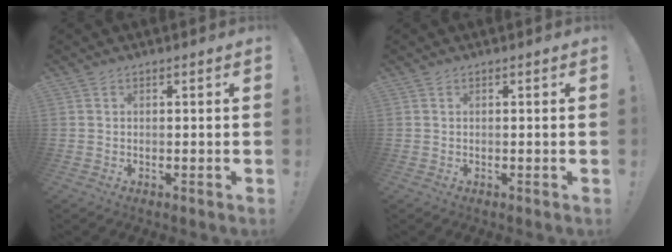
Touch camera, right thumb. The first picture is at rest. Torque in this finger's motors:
{"motor_torque": [-0.07, 0.11, 0.02, 0.21, 0.00]}